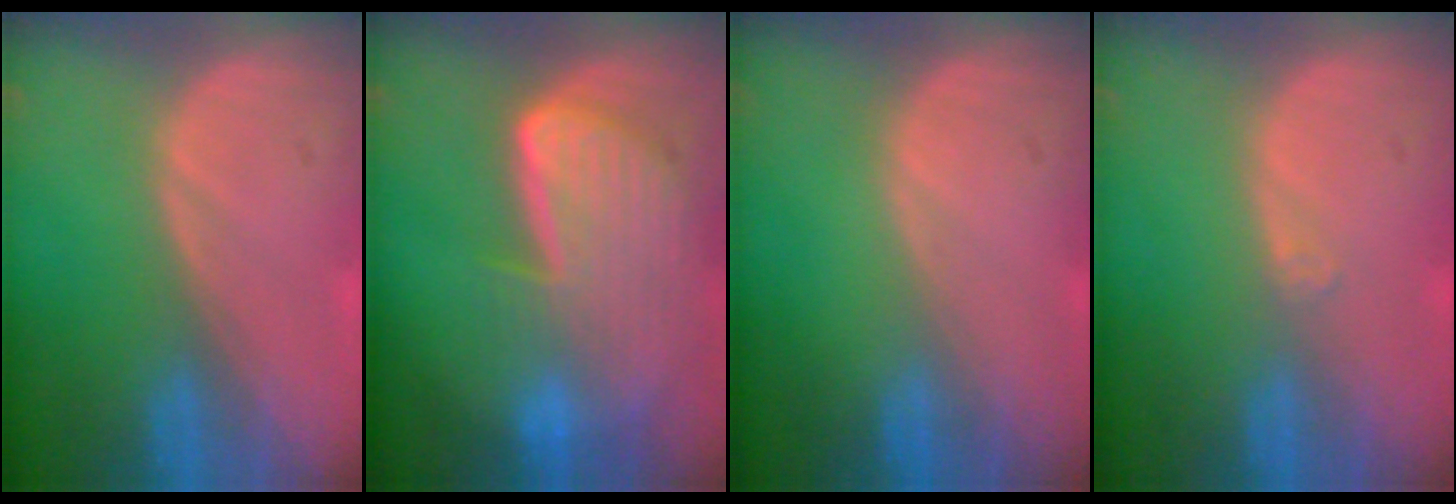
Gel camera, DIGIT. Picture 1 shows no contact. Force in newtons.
{"total": 9.2, "press": 8.1, "slide": 4.3}
{"total": 0.0}
{"total": 0.9, "press": 0.7, "slide": 0.6}